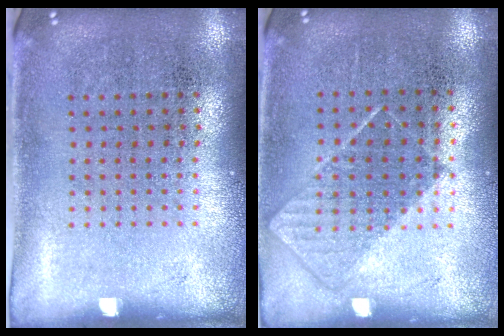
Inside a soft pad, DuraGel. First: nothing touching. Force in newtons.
{"total": 0.8, "press": 0.6, "slide": 0.5}